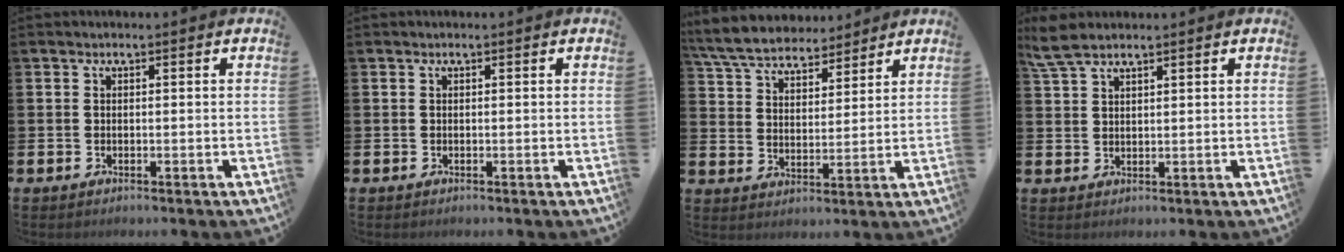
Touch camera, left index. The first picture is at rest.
{"total": 0.0}
{"total": 7.1, "force": [6.6, 1.9, 1.4], "torque": [-0.063, -0.030, 0.122]}
{"total": 4.7, "force": [3.8, 1.4, 2.3], "torque": [-0.055, -0.004, 0.071]}